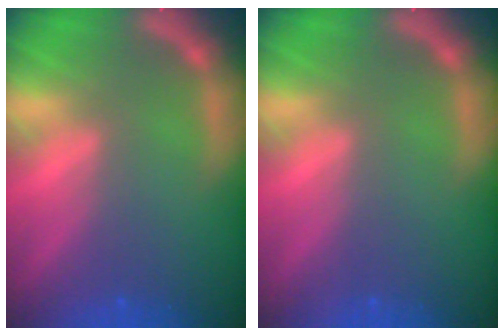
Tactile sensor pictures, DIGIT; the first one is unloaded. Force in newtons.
{"total": 0.0}